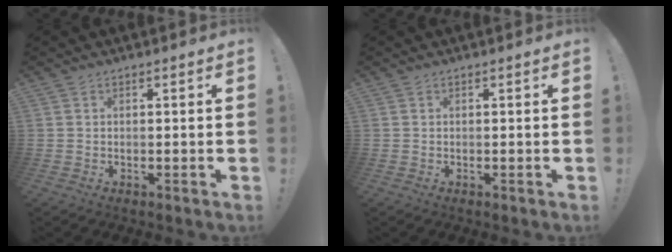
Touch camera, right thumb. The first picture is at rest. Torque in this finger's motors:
{"motor_torque": [0.00, 0.00, 0.00, 0.00, 0.00]}